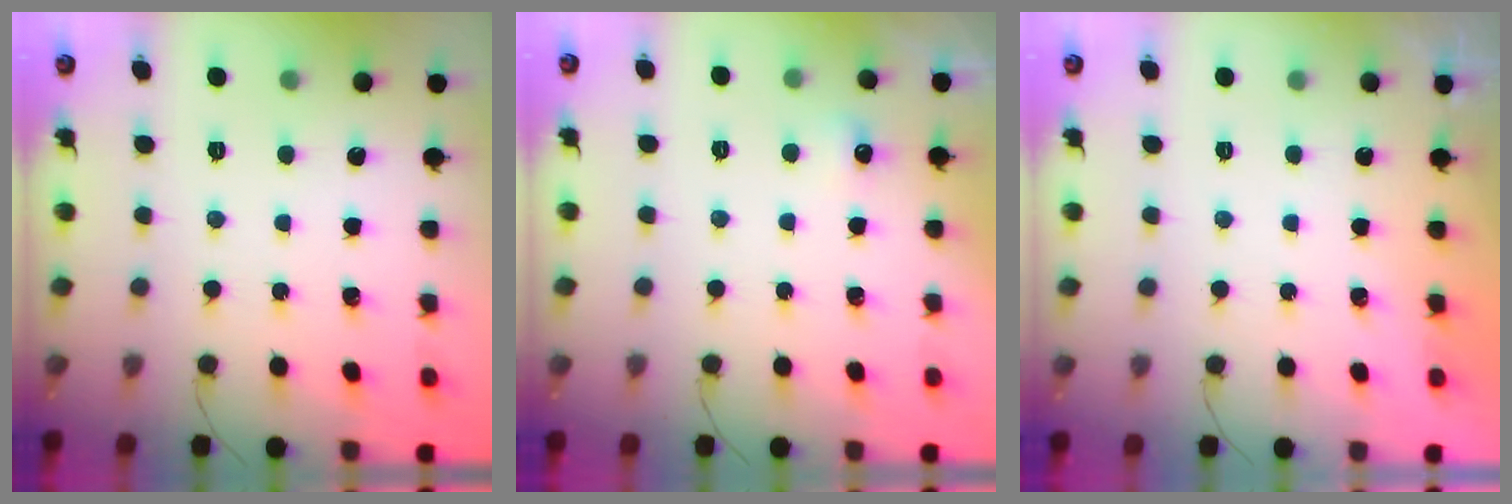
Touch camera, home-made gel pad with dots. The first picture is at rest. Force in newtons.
{"total": 8.9, "press": 3.0, "slide": 8.4}
{"total": 0.6, "press": 0.2, "slide": 0.5}